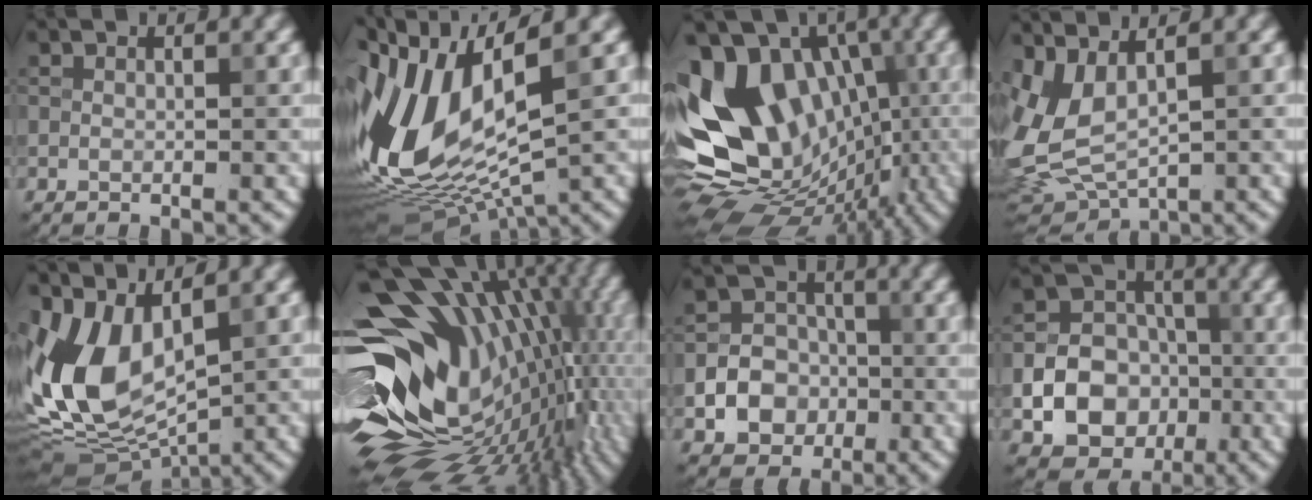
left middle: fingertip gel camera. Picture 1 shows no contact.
{"total": 14.3, "force": [1.5, 6.8, 12.5], "torque": [-0.276, -0.007, 0.038]}
{"total": 16.4, "force": [0.0, 12.2, 11.0], "torque": [-0.171, 0.023, 0.007]}
{"total": 6.0, "force": [1.3, 2.7, 5.1], "torque": [-0.127, -0.003, 0.031]}
{"total": 10.9, "force": [0.9, 6.3, 8.9], "torque": [-0.201, -0.013, 0.017]}
{"total": 19.0, "force": [1.7, 12.2, 14.5], "torque": [-0.220, 0.008, 0.050]}
{"total": 5.2, "force": [-1.5, 4.4, 2.3], "torque": [-0.015, -0.004, -0.043]}
{"total": 10.7, "force": [-2.8, 9.4, 4.4], "torque": [-0.058, -0.022, -0.068]}